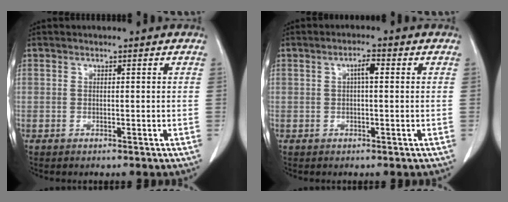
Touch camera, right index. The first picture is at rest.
{"total": 2.6, "force": [0.5, 0.6, 2.5], "torque": [-0.043, 0.006, 0.008]}